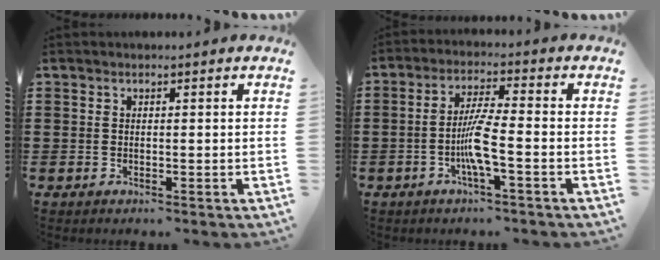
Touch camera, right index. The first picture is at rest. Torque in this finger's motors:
{"motor_torque": [0.46, -0.32, 0.36, 0.06]}